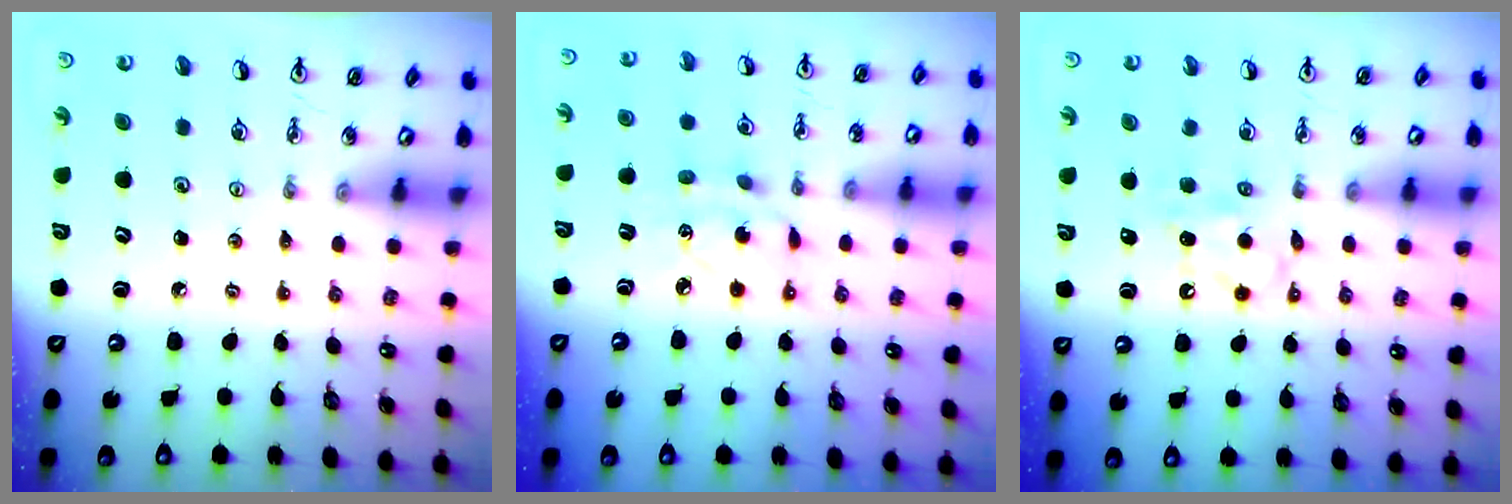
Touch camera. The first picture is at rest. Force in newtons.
{"total": 6.3, "press": 6.3, "slide": 0.1}
{"total": 5.6, "press": 5.6, "slide": 0.6}